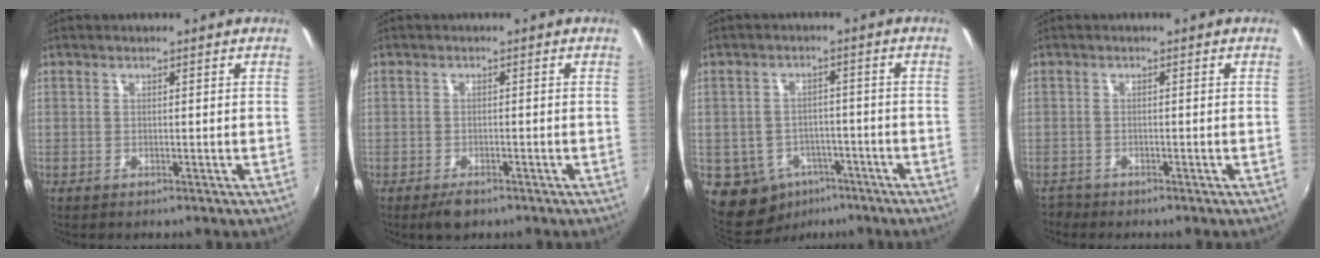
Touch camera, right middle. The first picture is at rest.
{"total": 2.7, "force": [-2.0, 1.2, 1.4], "torque": [-0.036, -0.005, -0.036]}
{"total": 8.9, "force": [-4.7, 7.0, 2.8], "torque": [-0.076, 0.009, -0.053]}
{"total": 1.8, "force": [-1.5, 0.9, -0.1], "torque": [-0.003, -0.001, -0.030]}